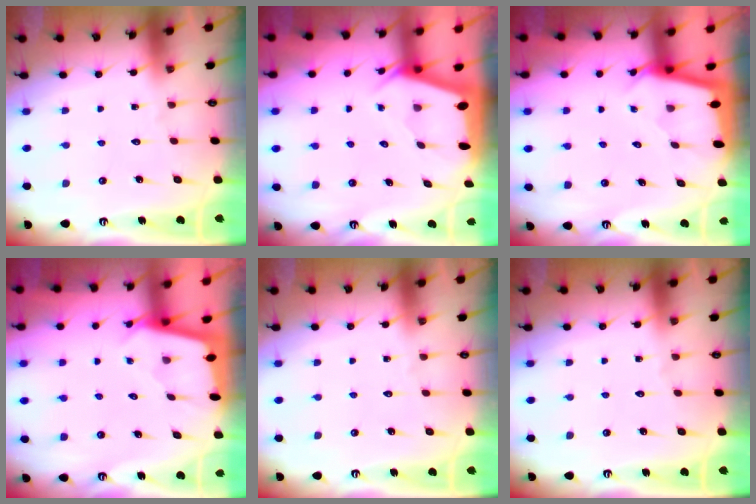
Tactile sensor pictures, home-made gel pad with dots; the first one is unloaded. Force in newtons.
{"total": 2.9, "press": 2.9, "slide": 0.2}
{"total": 2.1, "press": 2.1, "slide": 0.1}
{"total": 1.9, "press": 1.9, "slide": 0.2}
{"total": 0.0}
{"total": 0.0}